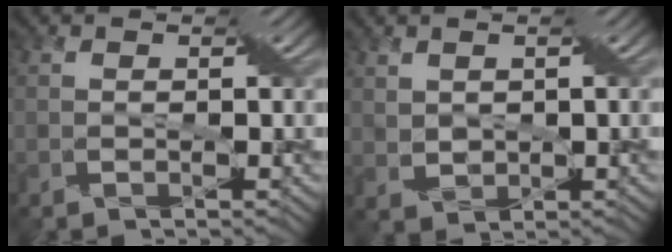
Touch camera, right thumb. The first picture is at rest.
{"total": 2.0, "force": [1.3, 1.3, 0.8], "torque": [-0.048, -0.008, 0.031]}